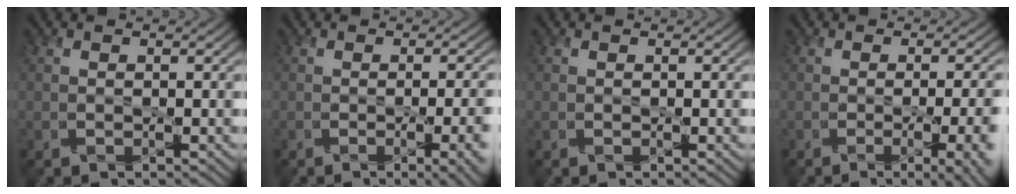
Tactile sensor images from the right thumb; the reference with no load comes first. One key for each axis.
{"total": 6.1, "fx": -1.6, "fy": 2.0, "fz": 5.5, "tx": -0.055, "ty": -0.014, "tz": -0.004}
{"total": 0.0}
{"total": 8.1, "fx": -2.1, "fy": 3.0, "fz": 7.3, "tx": -0.060, "ty": -0.010, "tz": -0.013}